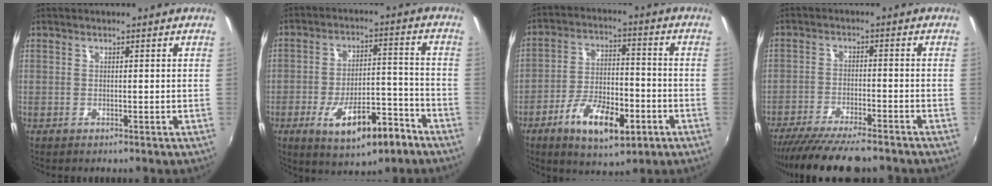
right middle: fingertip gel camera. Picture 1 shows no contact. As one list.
[{"total": 13.0, "force": [-7.2, 4.8, 9.6], "torque": [-0.171, 0.006, -0.100]}, {"total": 13.7, "force": [-6.6, 5.8, 10.5], "torque": [-0.202, -0.005, -0.104]}, {"total": 13.5, "force": [-11.5, 2.0, 6.7], "torque": [-0.141, -0.034, -0.188]}]